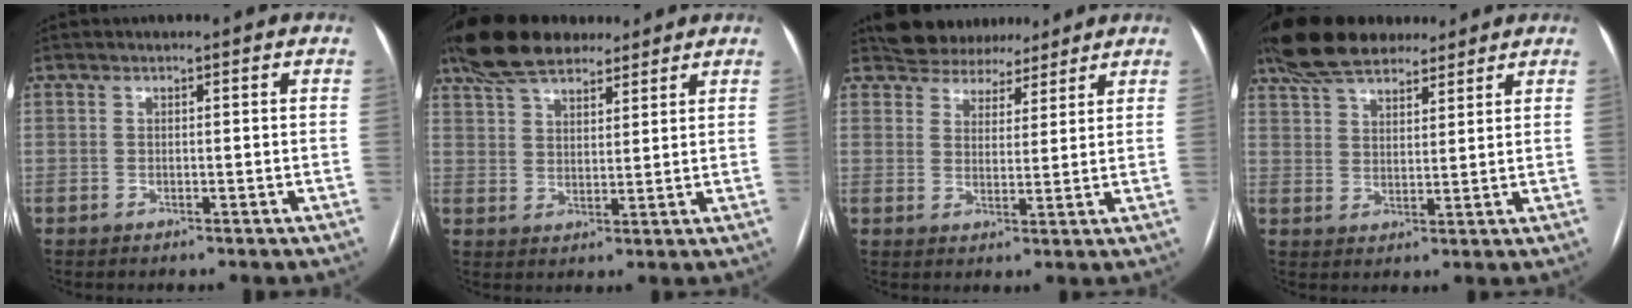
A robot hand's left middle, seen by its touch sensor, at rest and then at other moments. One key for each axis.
{"total": 12.0, "fx": 9.6, "fy": 4.5, "fz": 5.8, "tx": -0.105, "ty": 0.037, "tz": 0.169}
{"total": 7.7, "fx": 6.9, "fy": 3.3, "fz": 1.0, "tx": -0.003, "ty": 0.011, "tz": 0.099}
{"total": 13.4, "fx": 10.8, "fy": 4.8, "fz": 6.3, "tx": -0.116, "ty": 0.042, "tz": 0.187}